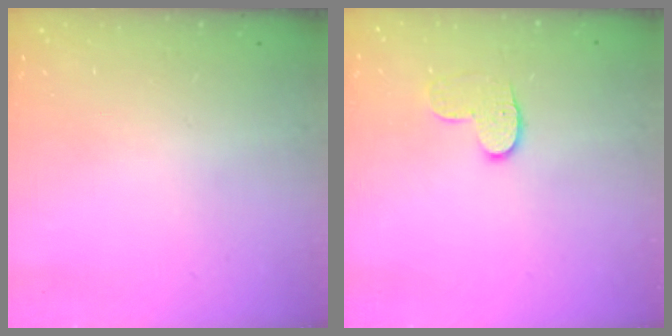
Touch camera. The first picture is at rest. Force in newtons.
{"total": 8.2, "press": 8.2, "slide": 0.3}